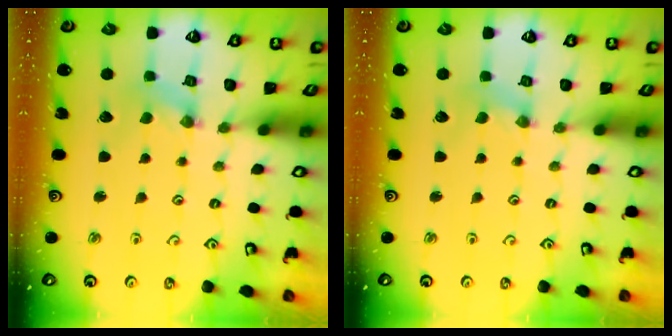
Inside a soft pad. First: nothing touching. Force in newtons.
{"total": 0.9, "press": 0.9, "slide": 0.2}